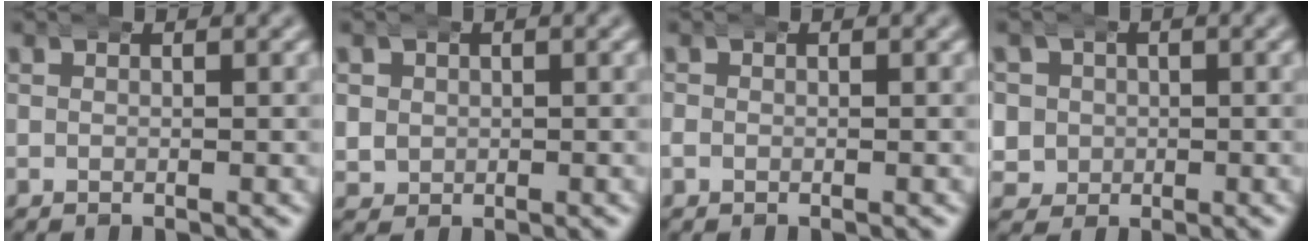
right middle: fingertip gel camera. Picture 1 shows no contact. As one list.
[{"total": 3.4, "force": [0.5, 3.2, 0.9], "torque": [-0.040, -0.017, 0.008]}, {"total": 0.7, "force": [-0.2, 0.7, 0.0], "torque": [-0.007, 0.001, -0.008]}, {"total": 6.1, "force": [-0.3, 5.9, 1.7], "torque": [-0.077, -0.027, -0.012]}]